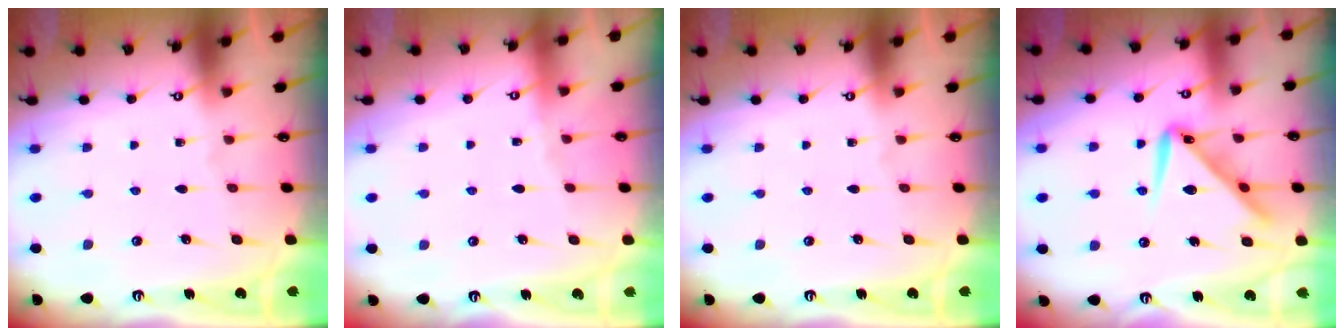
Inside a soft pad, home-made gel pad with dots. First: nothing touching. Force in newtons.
{"total": 1.6, "press": 1.6, "slide": 0.4}
{"total": 0.0}
{"total": 13.5, "press": 13.5, "slide": 0.7}